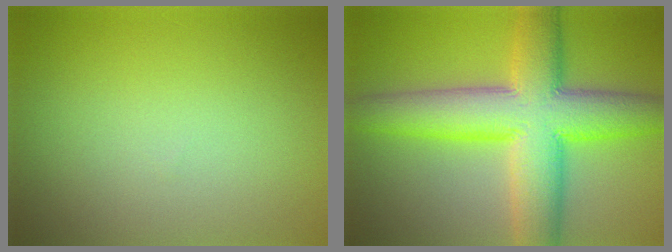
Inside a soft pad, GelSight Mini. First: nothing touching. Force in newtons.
{"total": 11.2, "press": 11.2, "slide": 0.2}